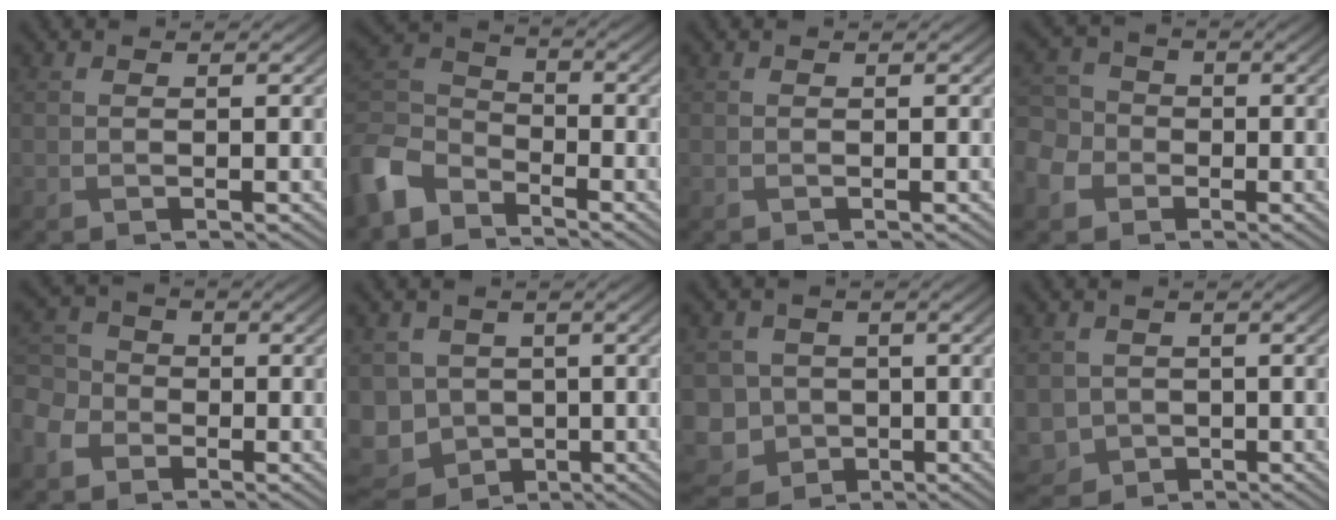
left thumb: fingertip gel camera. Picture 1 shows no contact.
{"total": 7.4, "force": [-5.4, 4.1, 2.9], "torque": [-0.081, -0.010, -0.132]}
{"total": 0.0}
{"total": 7.2, "force": [-2.5, 6.2, 2.7], "torque": [-0.095, -0.013, -0.068]}
{"total": 6.6, "force": [-2.9, 5.3, 2.8], "torque": [-0.091, -0.008, -0.067]}
{"total": 8.8, "force": [-1.3, 7.5, 4.4], "torque": [-0.119, -0.021, -0.028]}
{"total": 8.3, "force": [-2.7, 7.4, 2.5], "torque": [-0.078, -0.021, -0.070]}
{"total": 3.9, "force": [-0.6, 3.7, 1.2], "torque": [-0.047, -0.018, -0.017]}